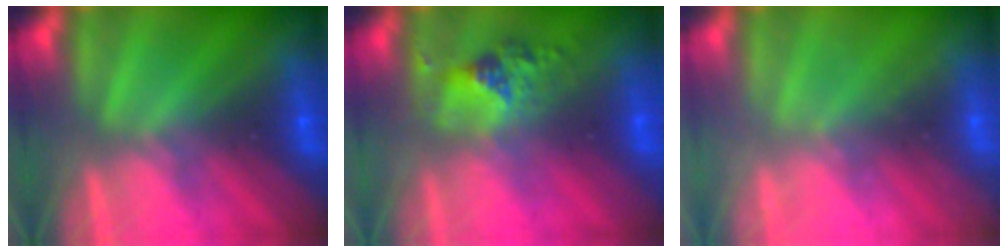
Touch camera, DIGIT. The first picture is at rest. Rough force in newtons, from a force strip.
{"total": 2.5}
{"total": 2.0}